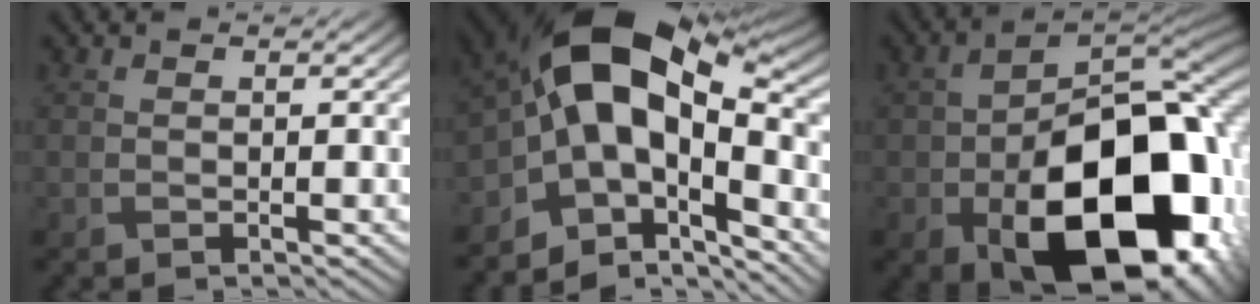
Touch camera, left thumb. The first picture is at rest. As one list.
[{"total": 14.1, "force": [-2.3, 7.6, 11.6], "torque": [-0.179, 0.015, -0.053]}, {"total": 19.9, "force": [-6.4, 11.8, 14.7], "torque": [-0.222, -0.055, -0.084]}]